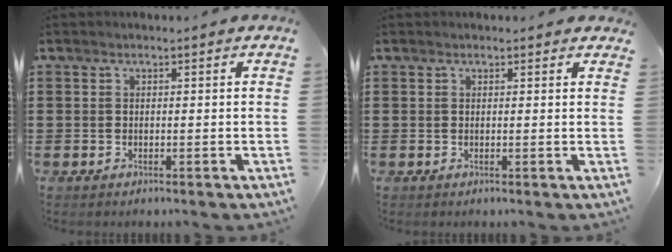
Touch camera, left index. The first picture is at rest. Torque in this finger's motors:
{"motor_torque": [1.47, -0.67, 0.66, 0.05]}